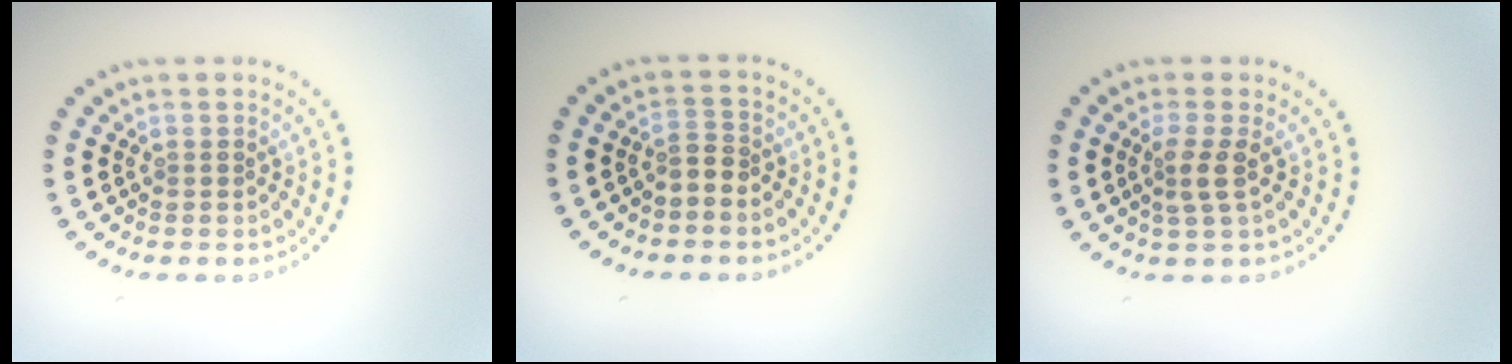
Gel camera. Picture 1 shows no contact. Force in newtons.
{"total": 1.6, "press": 1.2, "slide": 1.1}
{"total": 1.9, "press": 1.5, "slide": 1.2}